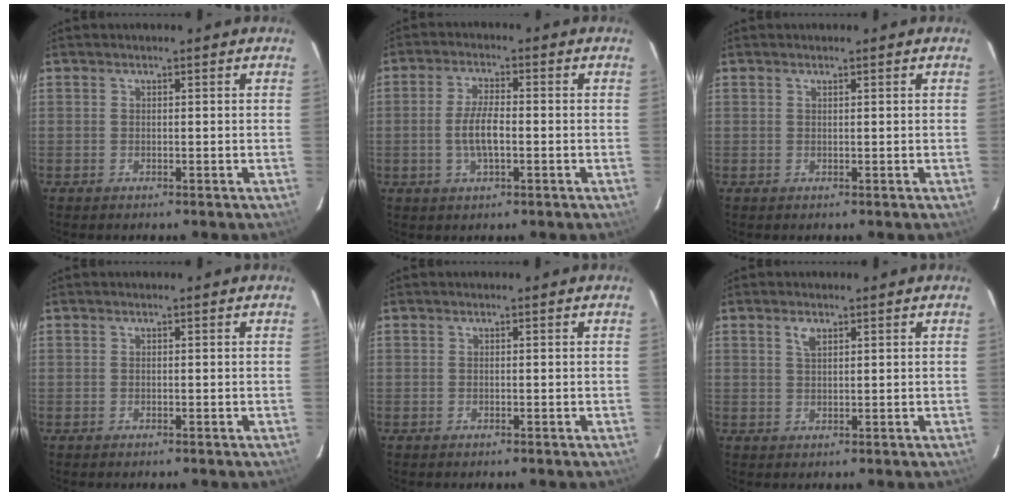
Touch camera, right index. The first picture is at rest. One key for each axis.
{"total": 5.8, "fx": -1.1, "fy": 1.9, "fz": 5.4, "tx": -0.107, "ty": 0.001, "tz": -0.020}
{"total": 0.0}
{"total": 0.0}
{"total": 0.0}
{"total": 2.1, "fx": 1.2, "fy": 0.9, "fz": 1.4, "tx": -0.025, "ty": 0.004, "tz": 0.023}